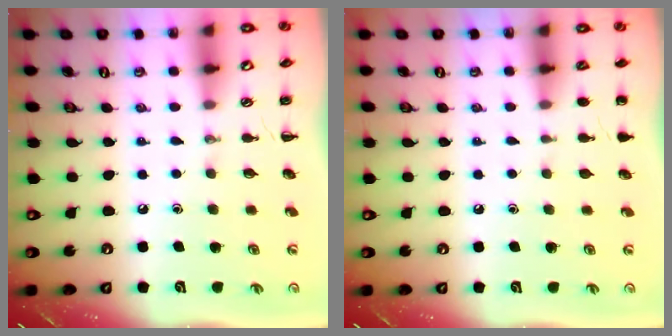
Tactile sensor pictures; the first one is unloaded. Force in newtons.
{"total": 1.2, "press": 1.2, "slide": 0.1}